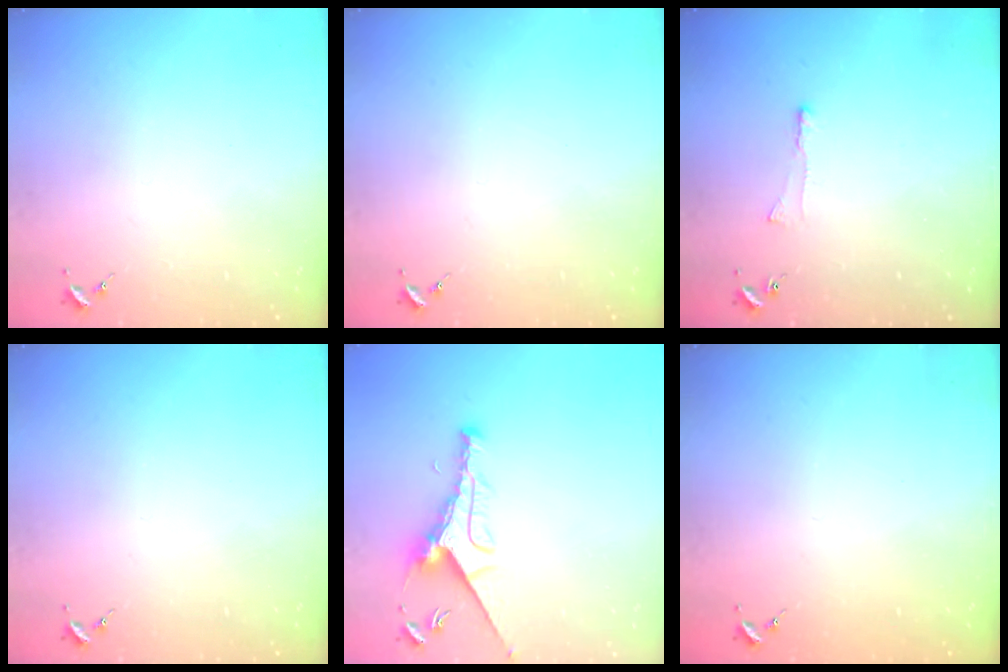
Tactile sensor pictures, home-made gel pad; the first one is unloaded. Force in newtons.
{"total": 0.0}
{"total": 4.5, "press": 4.5, "slide": 0.3}
{"total": 0.0}
{"total": 10.6, "press": 10.5, "slide": 1.1}
{"total": 0.7, "press": 0.7, "slide": 0.0}